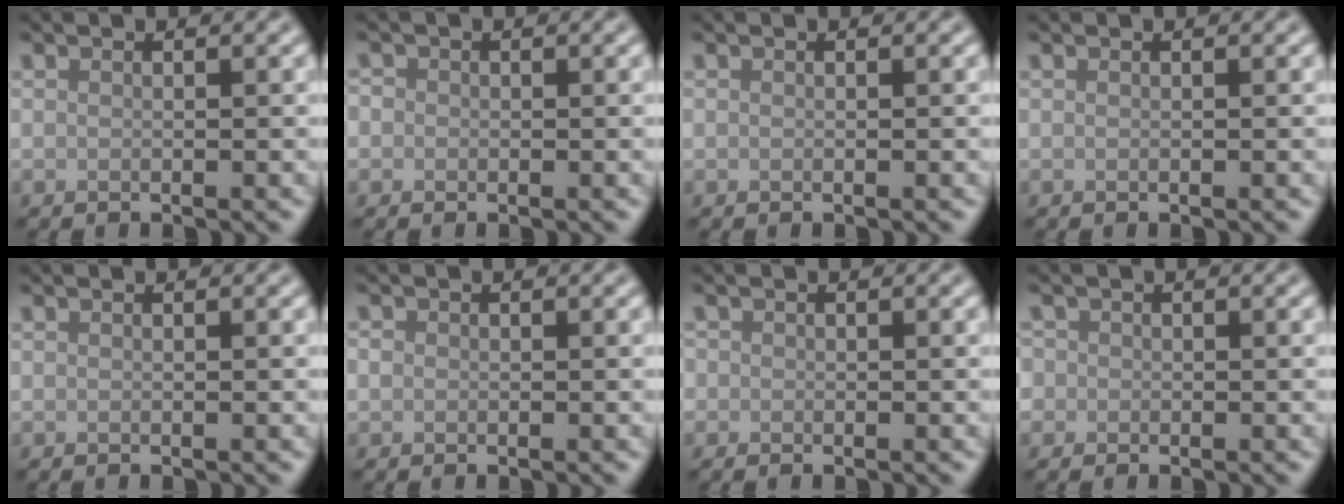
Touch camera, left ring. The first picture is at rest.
{"total": 1.3, "force": [0.2, 1.3, 0.3], "torque": [0.005, 0.001, -0.006]}
{"total": 0.0}
{"total": 0.0}
{"total": 0.0}
{"total": 0.9, "force": [-0.1, 0.9, 0.2], "torque": [0.002, -0.003, -0.006]}
{"total": 0.7, "force": [0.0, 0.7, 0.0], "torque": [0.009, -0.003, -0.003]}
{"total": 1.4, "force": [0.2, 1.4, 0.3], "torque": [0.007, 0.003, -0.006]}